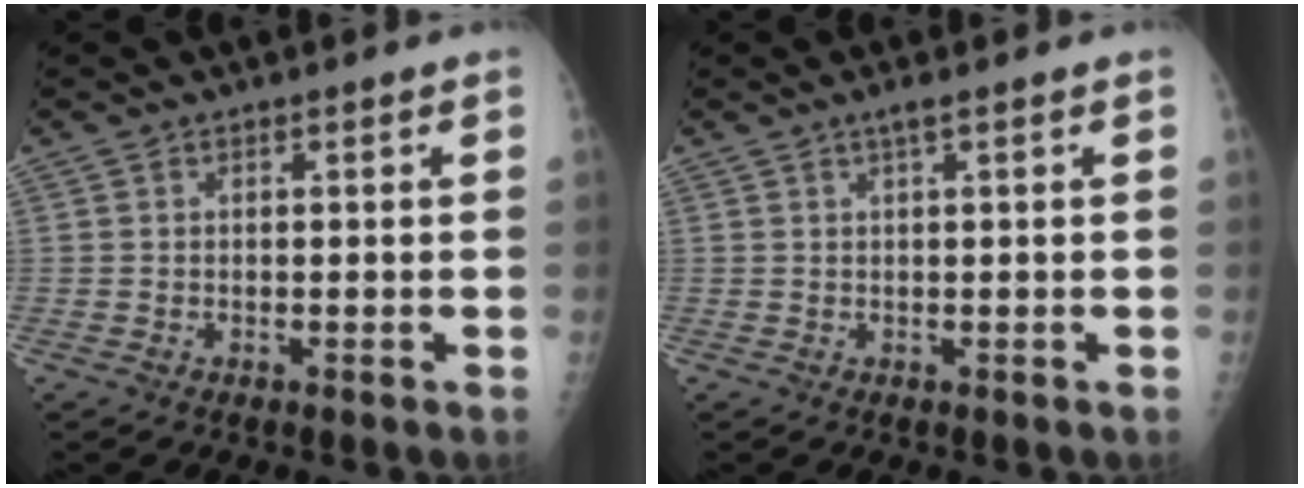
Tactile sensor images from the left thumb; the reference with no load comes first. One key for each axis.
{"total": 1.3, "fx": 0.7, "fy": 0.0, "fz": 1.0, "tx": -0.023, "ty": 0.005, "tz": 0.014}